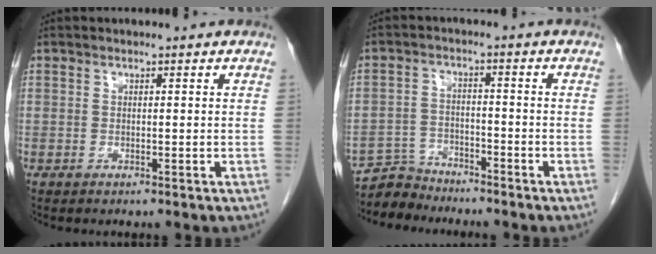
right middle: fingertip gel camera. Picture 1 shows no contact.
{"total": 4.9, "force": [-4.7, 1.2, -0.8], "torque": [0.012, 0.000, -0.088]}